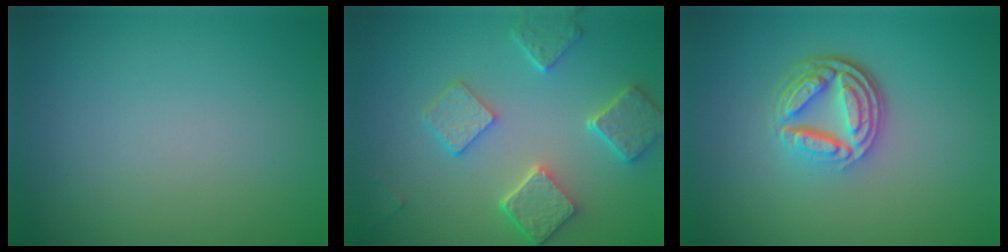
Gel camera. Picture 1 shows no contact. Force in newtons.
{"total": 5.5, "press": 4.4, "slide": 3.4}
{"total": 5.1, "press": 3.6, "slide": 3.6}